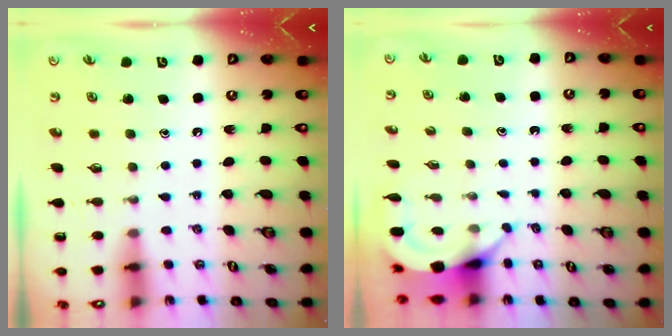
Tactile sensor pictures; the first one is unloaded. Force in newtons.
{"total": 3.9, "press": 3.9, "slide": 0.3}